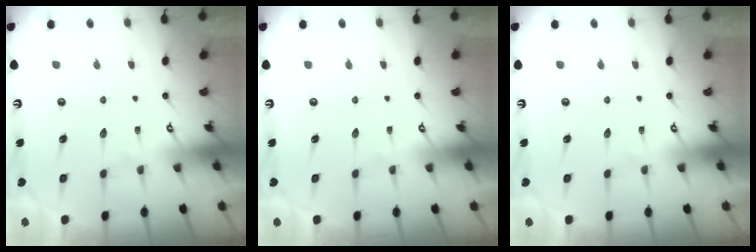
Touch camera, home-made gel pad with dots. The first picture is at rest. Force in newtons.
{"total": 0.0}
{"total": 0.0}